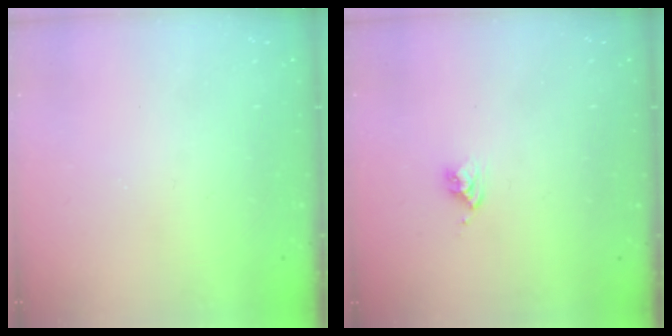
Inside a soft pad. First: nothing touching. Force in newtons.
{"total": 3.7, "press": 3.7, "slide": 0.6}